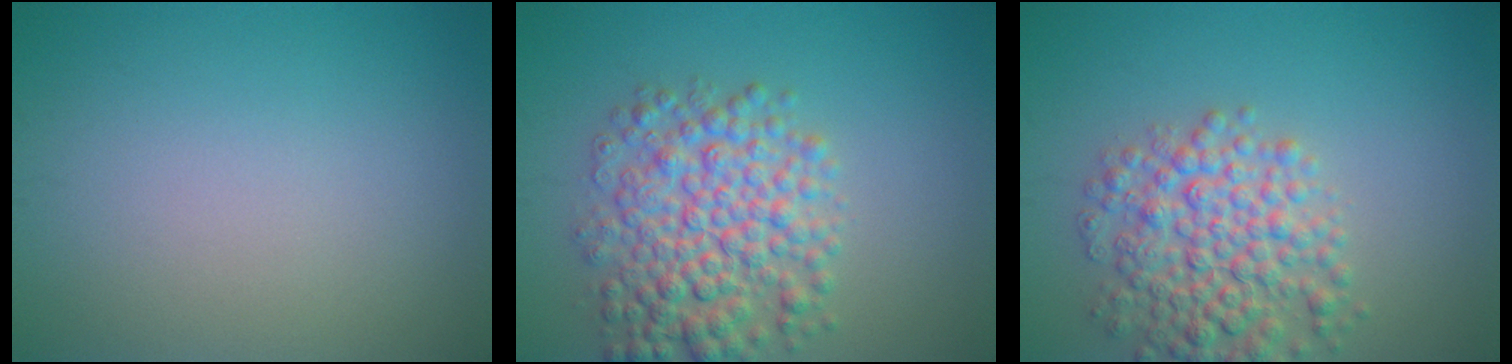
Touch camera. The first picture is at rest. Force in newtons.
{"total": 6.5, "press": 6.5, "slide": 0.1}
{"total": 6.0, "press": 6.0, "slide": 0.1}